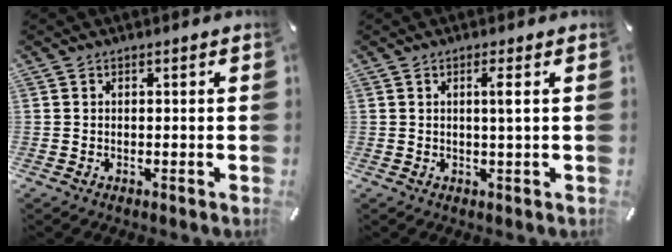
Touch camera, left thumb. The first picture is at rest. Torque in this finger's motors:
{"motor_torque": [0.45, 0.69, 0.26, -0.20, 0.00]}